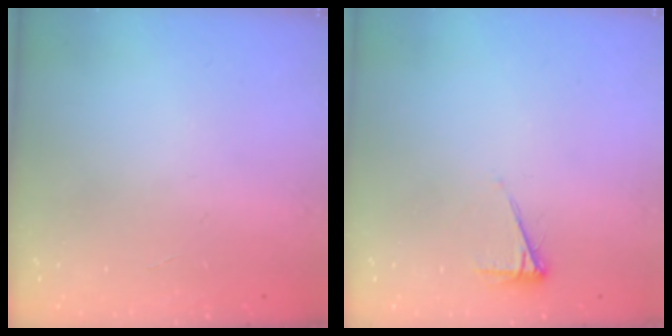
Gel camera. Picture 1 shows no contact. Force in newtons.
{"total": 3.9, "press": 3.9, "slide": 0.5}